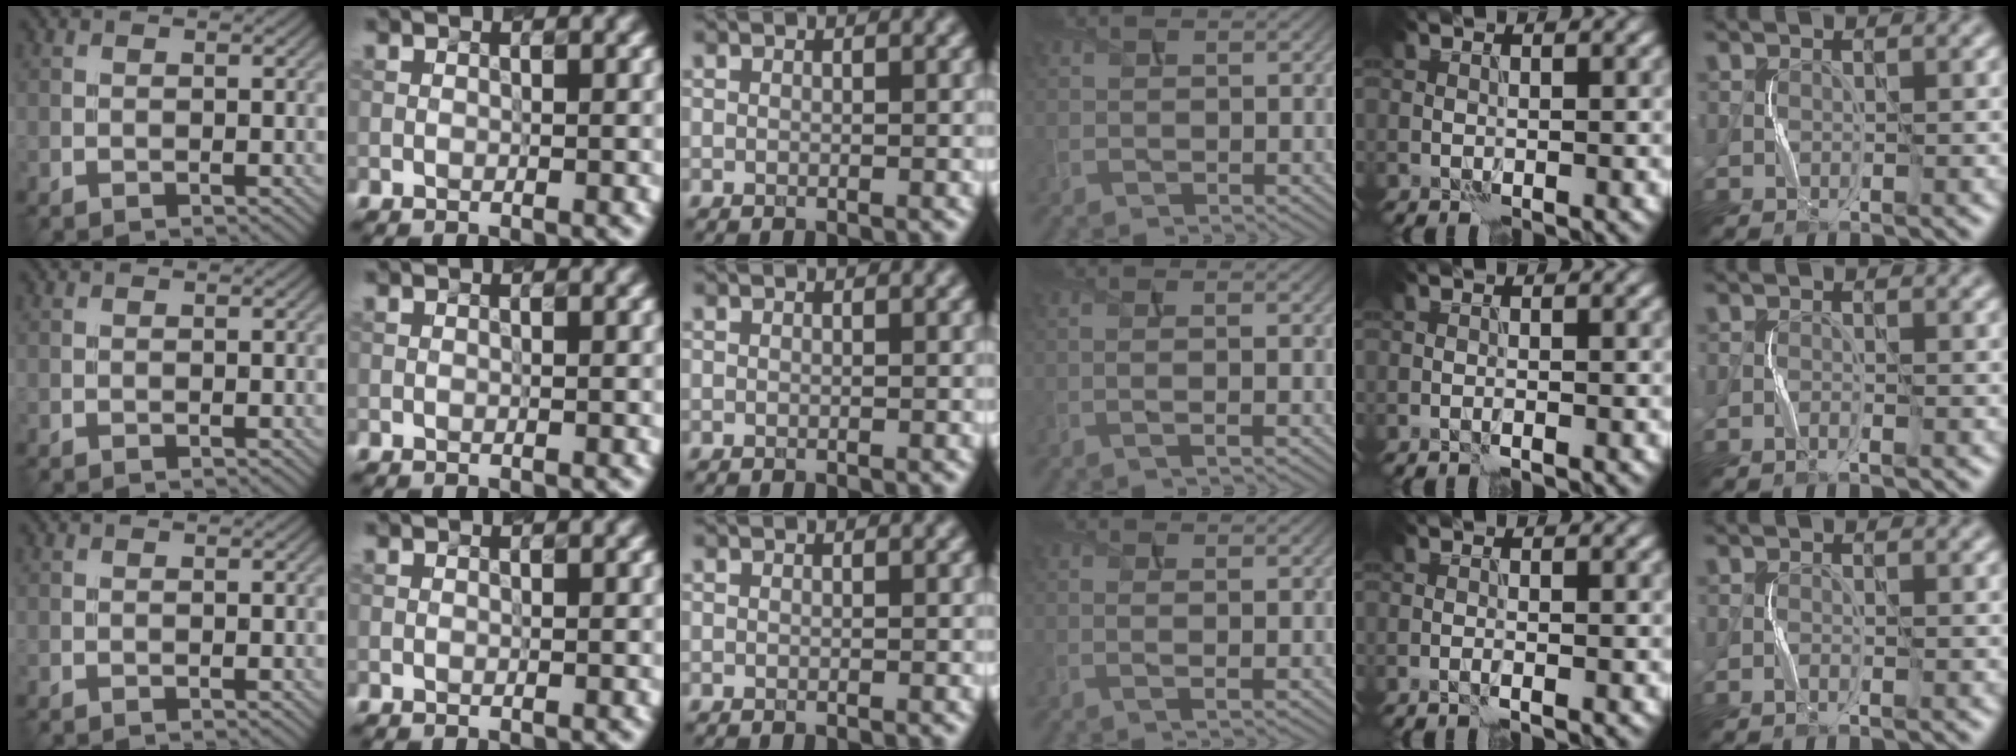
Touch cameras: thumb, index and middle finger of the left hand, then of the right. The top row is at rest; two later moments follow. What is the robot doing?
{"motion": "squeeze", "object": "sponge"}